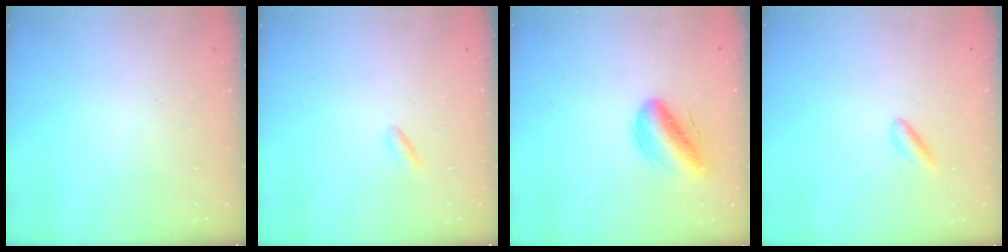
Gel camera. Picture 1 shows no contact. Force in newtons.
{"total": 2.3, "press": 2.2, "slide": 0.4}
{"total": 11.8, "press": 11.4, "slide": 3.4}
{"total": 4.2, "press": 4.1, "slide": 1.0}